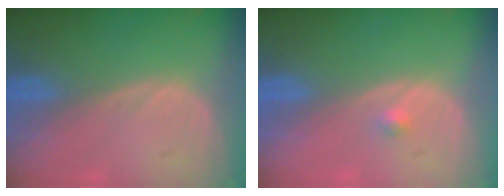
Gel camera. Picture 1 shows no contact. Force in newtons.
{"total": 0.9, "press": 0.7, "slide": 0.6}